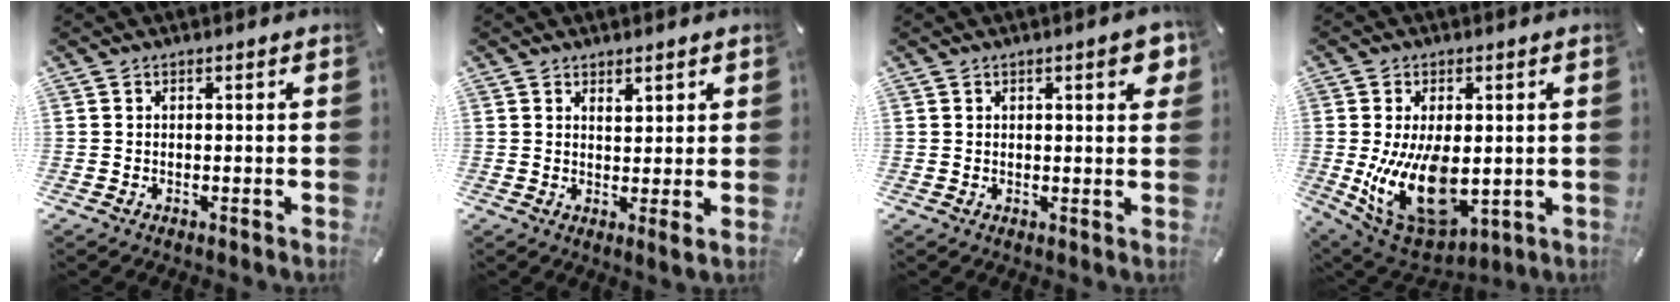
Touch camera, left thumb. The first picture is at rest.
{"total": 2.3, "force": [1.7, 0.3, 1.5], "torque": [-0.025, -0.013, 0.030]}
{"total": 4.5, "force": [1.9, 1.7, 3.7], "torque": [-0.050, -0.003, 0.027]}
{"total": 16.7, "force": [-1.0, 10.3, 13.0], "torque": [-0.246, -0.018, -0.007]}